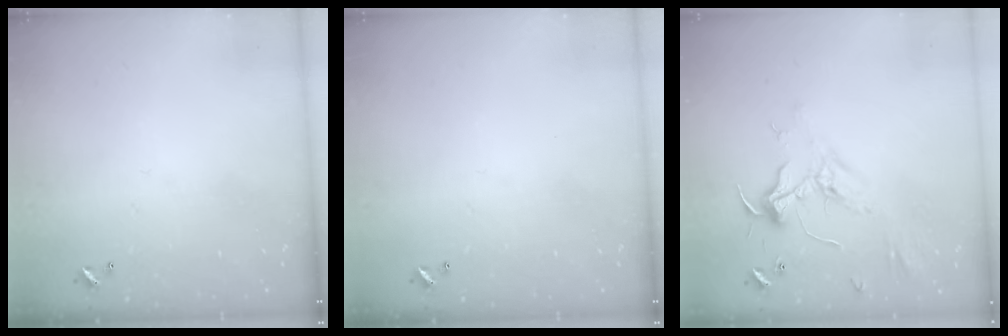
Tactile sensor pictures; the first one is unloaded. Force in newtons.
{"total": 0.0}
{"total": 2.4, "press": 2.3, "slide": 0.7}